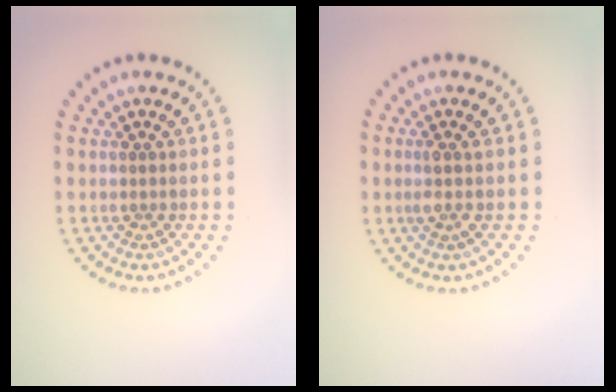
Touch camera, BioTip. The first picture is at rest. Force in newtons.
{"total": 1.2, "press": 0.9, "slide": 0.8}